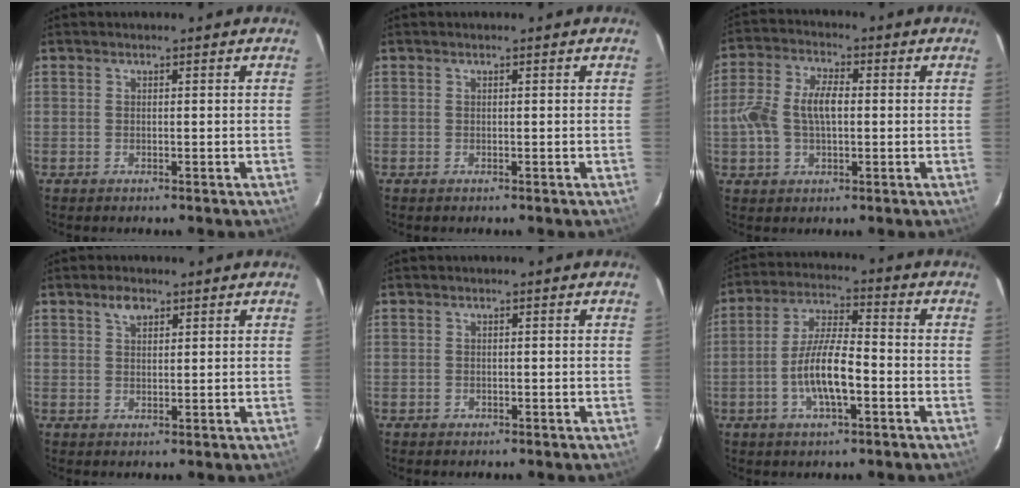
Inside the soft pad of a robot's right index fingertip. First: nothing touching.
{"total": 0.0}
{"total": 9.3, "force": [-0.2, 5.4, 7.5], "torque": [-0.156, 0.016, -0.003]}
{"total": 2.8, "force": [1.7, 1.5, 1.6], "torque": [-0.028, 0.008, 0.031]}
{"total": 0.8, "force": [-0.4, 0.7, 0.1], "torque": [0.001, 0.002, -0.004]}
{"total": 10.3, "force": [-3.3, 2.7, 9.4], "torque": [-0.188, 0.003, -0.061]}